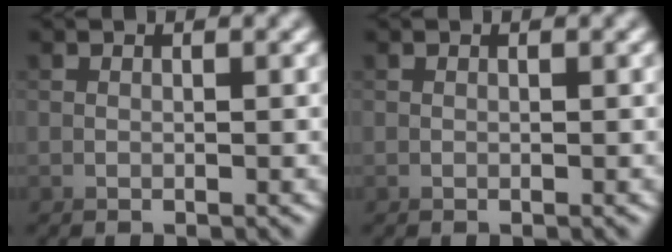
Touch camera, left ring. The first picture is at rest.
{"total": 0.0}